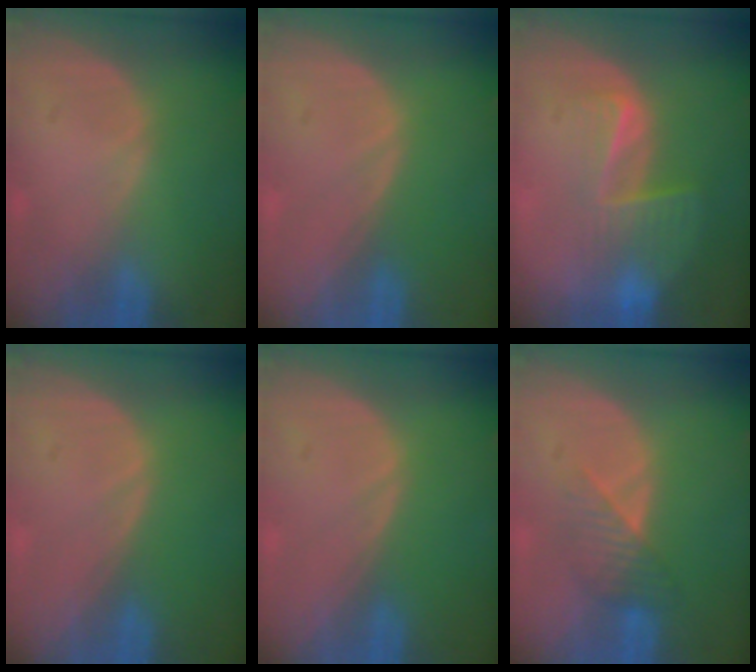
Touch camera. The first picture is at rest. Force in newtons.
{"total": 0.0}
{"total": 6.9, "press": 5.9, "slide": 3.6}
{"total": 0.0}
{"total": 0.0}
{"total": 3.8, "press": 3.4, "slide": 1.5}